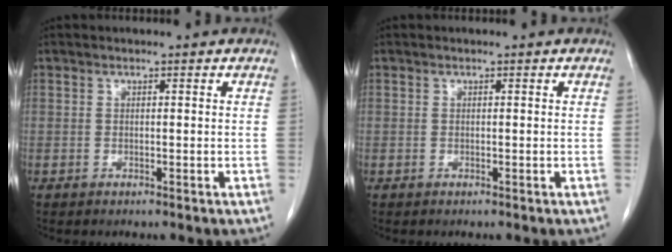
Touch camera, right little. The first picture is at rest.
{"total": 0.0}